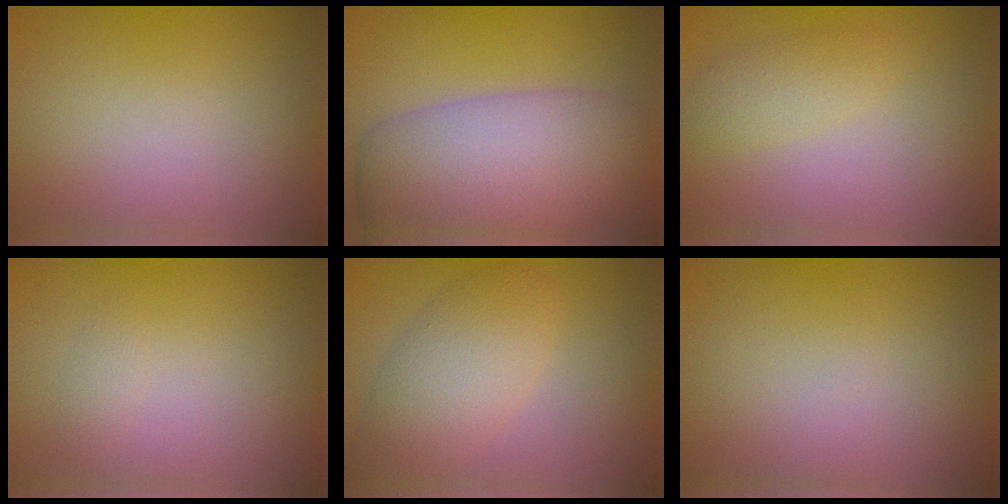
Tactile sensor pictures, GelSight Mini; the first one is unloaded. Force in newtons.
{"total": 10.6, "press": 10.5, "slide": 0.6}
{"total": 2.0, "press": 2.0, "slide": 0.1}
{"total": 0.8, "press": 0.8, "slide": 0.1}
{"total": 5.2, "press": 5.2, "slide": 0.2}
{"total": 0.5, "press": 0.5, "slide": 0.1}